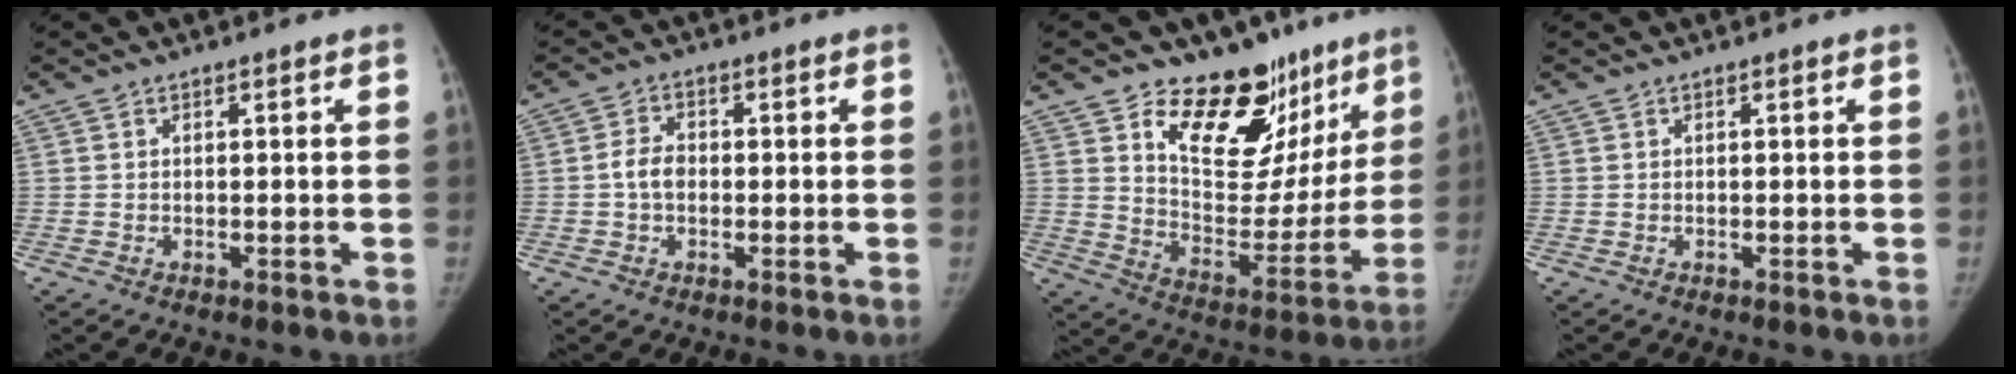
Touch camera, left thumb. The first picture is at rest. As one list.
[{"total": 3.9, "force": [-0.4, 2.8, 2.7], "torque": [-0.045, 0.012, -0.012]}, {"total": 21.8, "force": [14.1, 12.8, 10.7], "torque": [-0.079, -0.084, 0.216]}, {"total": 0.0}]